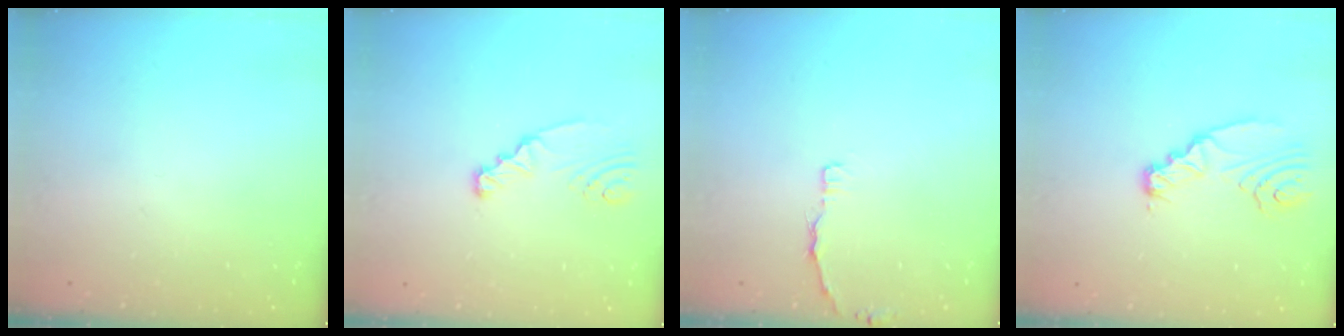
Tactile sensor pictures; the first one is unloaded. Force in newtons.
{"total": 2.4, "press": 2.4, "slide": 0.2}
{"total": 4.1, "press": 4.1, "slide": 0.6}
{"total": 7.6, "press": 7.6, "slide": 0.6}